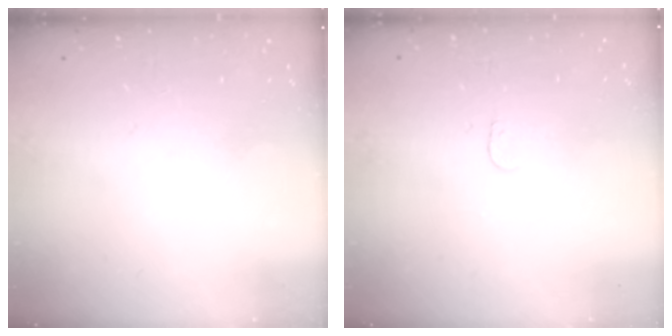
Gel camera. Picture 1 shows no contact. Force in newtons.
{"total": 3.2, "press": 3.2, "slide": 0.3}